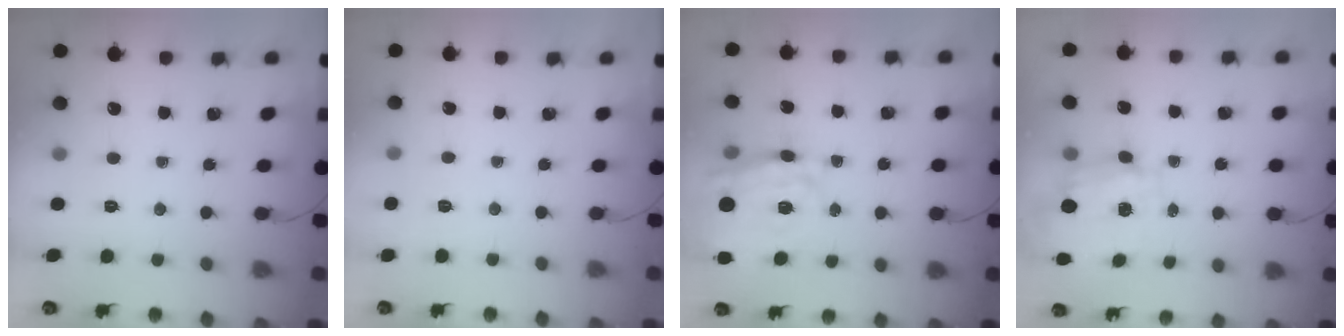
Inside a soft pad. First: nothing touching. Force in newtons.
{"total": 2.8, "press": 2.4, "slide": 1.5}
{"total": 23.1, "press": 22.6, "slide": 4.7}
{"total": 2.9, "press": 2.7, "slide": 1.1}